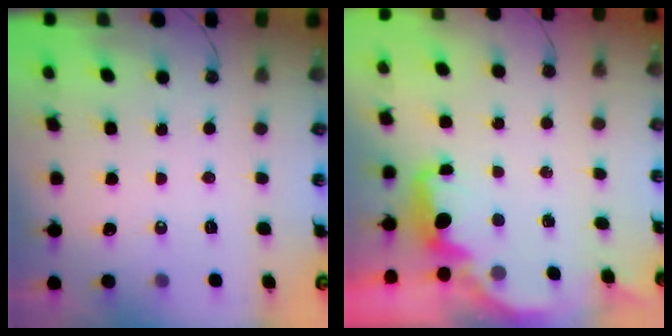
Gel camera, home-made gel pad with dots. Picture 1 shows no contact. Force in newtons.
{"total": 2.1, "press": 2.0, "slide": 0.7}